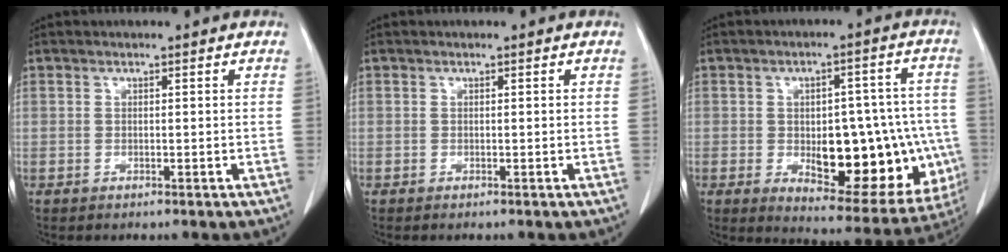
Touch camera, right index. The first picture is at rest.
{"total": 0.0}
{"total": 19.9, "force": [-3.9, 8.4, 17.6], "torque": [-0.171, 0.023, -0.020]}